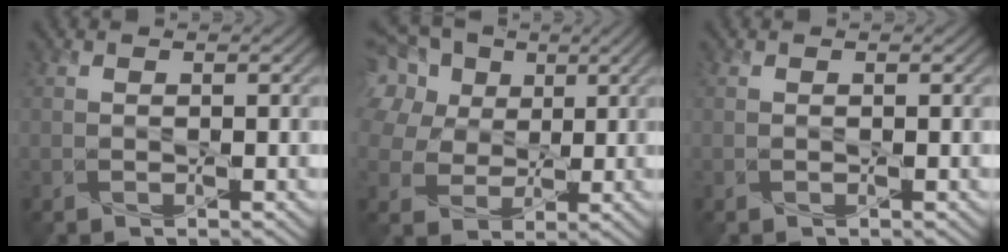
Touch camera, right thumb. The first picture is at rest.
{"total": 15.1, "force": [6.4, 11.2, 7.9], "torque": [-0.236, 0.041, 0.123]}
{"total": 0.0}